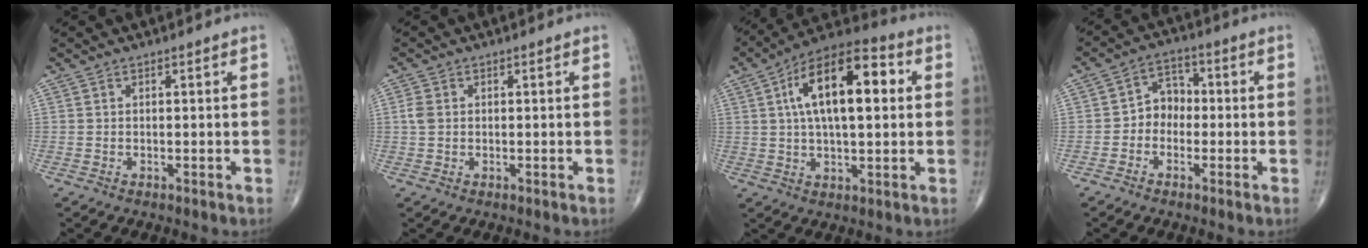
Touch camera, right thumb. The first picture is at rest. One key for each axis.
{"total": 2.2, "fx": 0.2, "fy": 1.7, "fz": 1.4, "tx": -0.033, "ty": 0.004, "tz": 0.004}
{"total": 18.0, "fx": 3.8, "fy": 8.0, "fz": 15.6, "tx": -0.246, "ty": 0.024, "tz": 0.053}
{"total": 5.4, "fx": -1.1, "fy": 4.4, "fz": 2.9, "tx": -0.017, "ty": 0.026, "tz": -0.036}